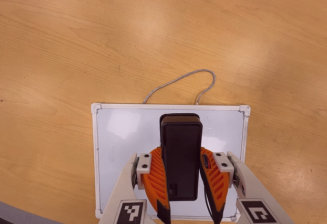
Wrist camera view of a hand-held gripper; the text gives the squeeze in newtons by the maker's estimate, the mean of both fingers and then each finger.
{"total": 9.0, "left": 7.6, "right": 10.5}